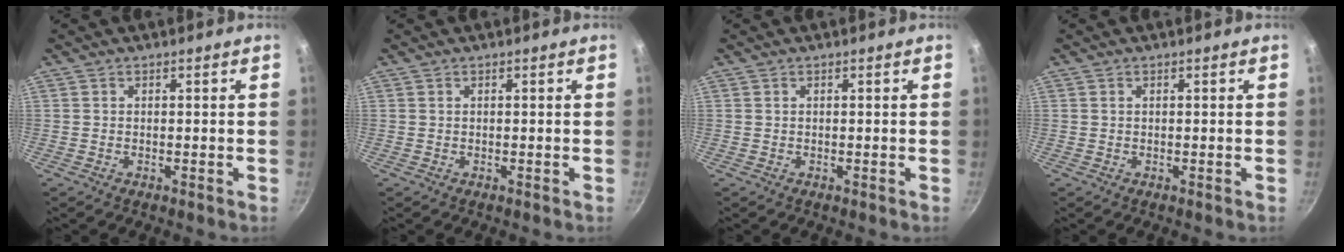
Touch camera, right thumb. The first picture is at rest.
{"total": 0.0}
{"total": 0.0}
{"total": 0.0}